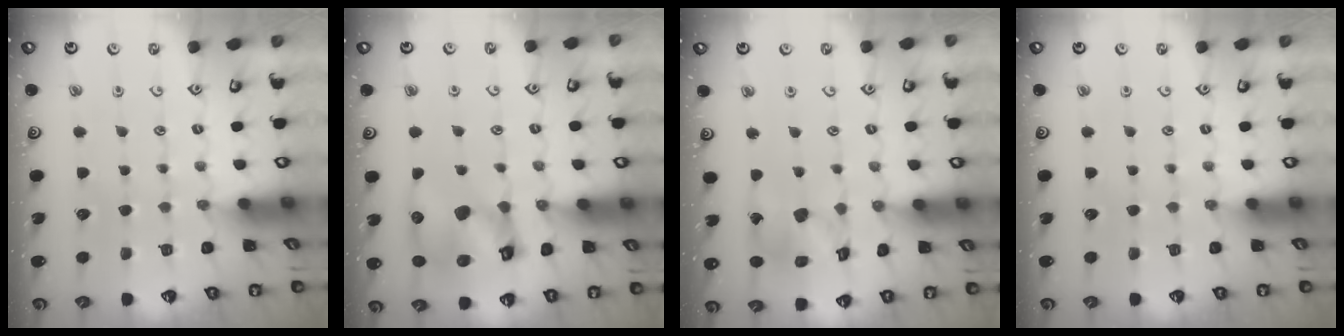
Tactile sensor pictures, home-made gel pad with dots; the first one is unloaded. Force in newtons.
{"total": 14.2, "press": 14.0, "slide": 2.0}
{"total": 13.1, "press": 13.0, "slide": 1.5}
{"total": 0.0}